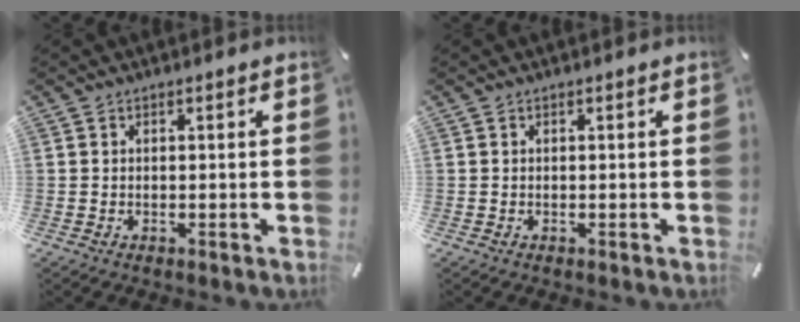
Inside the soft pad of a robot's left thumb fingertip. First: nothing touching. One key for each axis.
{"total": 0.0}